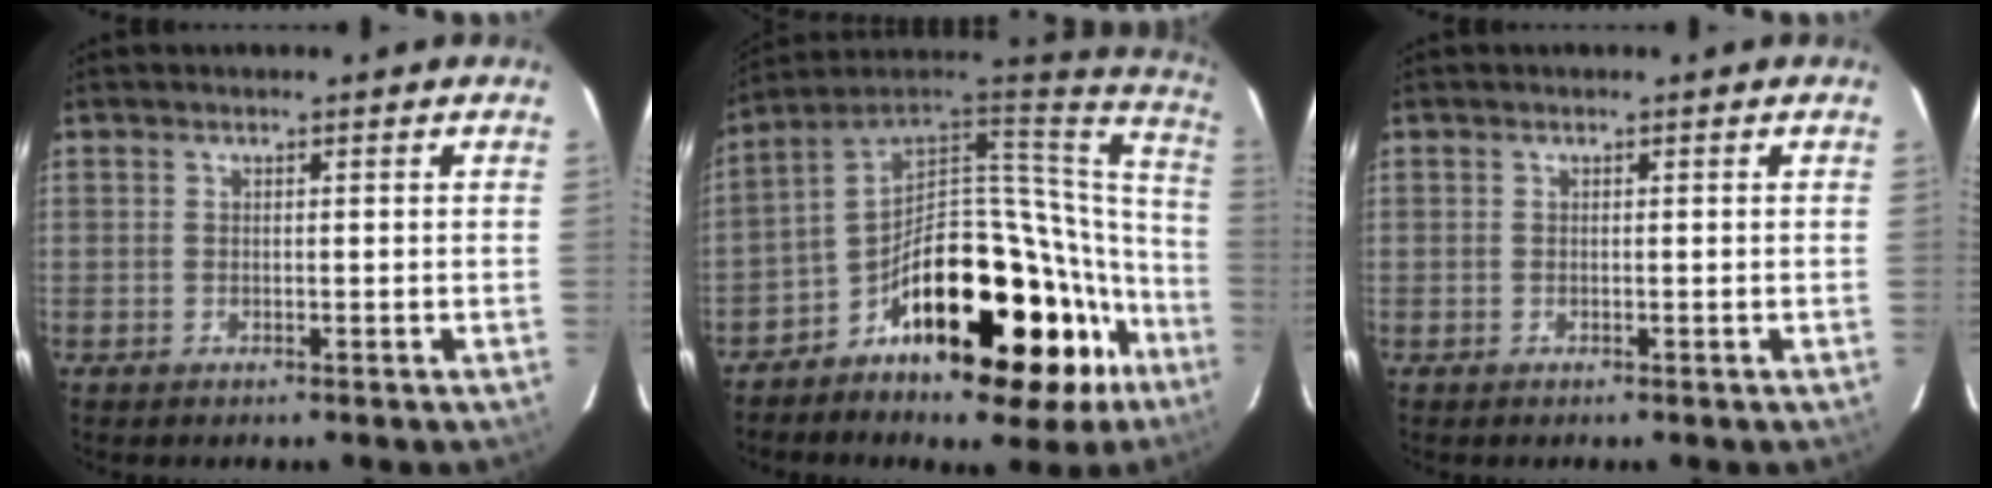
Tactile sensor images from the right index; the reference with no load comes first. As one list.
[{"total": 31.8, "force": [-16.7, 15.6, 22.1], "torque": [-0.300, 0.056, -0.238]}, {"total": 0.0}]